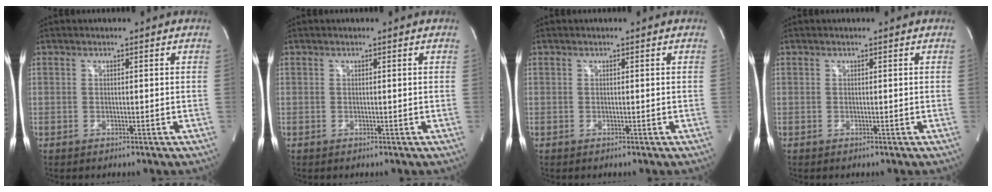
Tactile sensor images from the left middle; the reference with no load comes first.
{"total": 0.0}
{"total": 0.0}
{"total": 0.0}